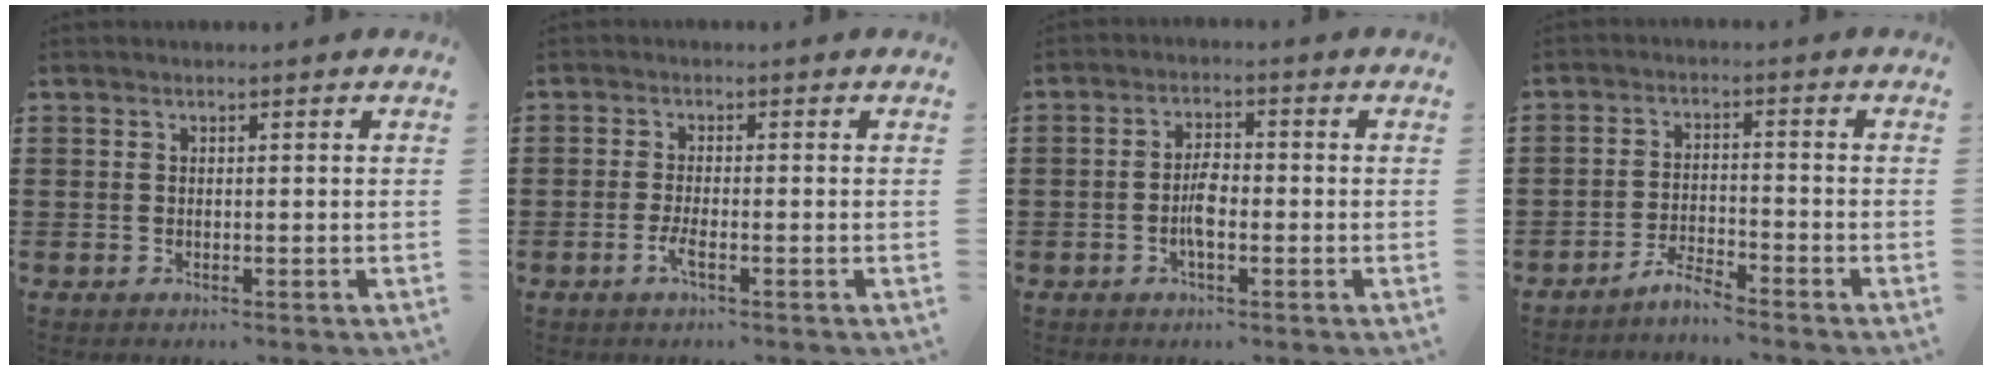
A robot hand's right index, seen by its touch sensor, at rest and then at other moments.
{"total": 2.5, "force": [-1.2, 0.3, 2.2], "torque": [-0.053, -0.008, -0.026]}
{"total": 3.8, "force": [-0.9, 1.5, 3.4], "torque": [-0.077, 0.000, -0.022]}
{"total": 3.3, "force": [-3.2, 0.2, 0.8], "torque": [-0.018, 0.006, -0.064]}